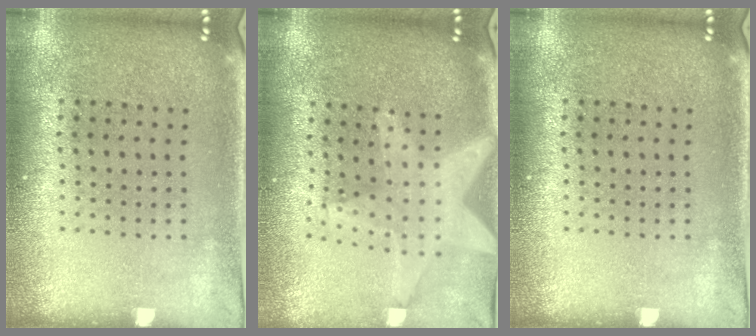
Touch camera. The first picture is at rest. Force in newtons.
{"total": 1.9, "press": 1.6, "slide": 0.8}
{"total": 0.0}